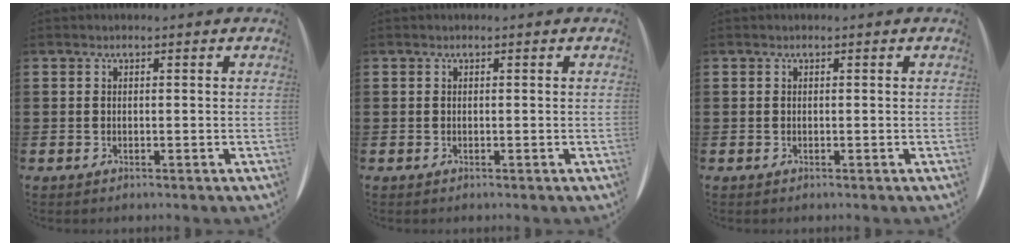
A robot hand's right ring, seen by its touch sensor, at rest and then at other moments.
{"total": 0.0}
{"total": 0.0}